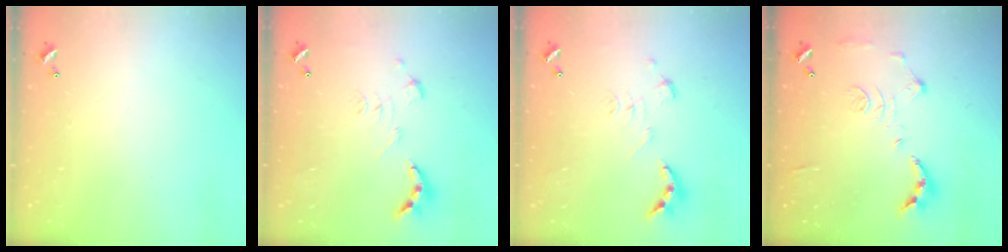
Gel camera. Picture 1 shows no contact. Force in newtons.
{"total": 2.7, "press": 2.2, "slide": 1.5}
{"total": 2.7, "press": 2.2, "slide": 1.5}
{"total": 10.7, "press": 10.6, "slide": 0.5}